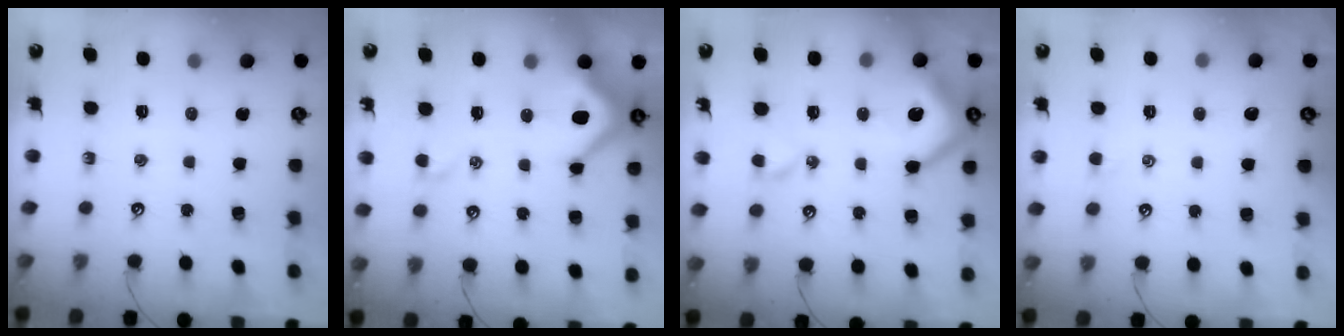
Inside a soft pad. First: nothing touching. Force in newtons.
{"total": 10.2, "press": 10.1, "slide": 1.4}
{"total": 13.7, "press": 13.5, "slide": 1.8}
{"total": 1.8, "press": 1.7, "slide": 0.4}